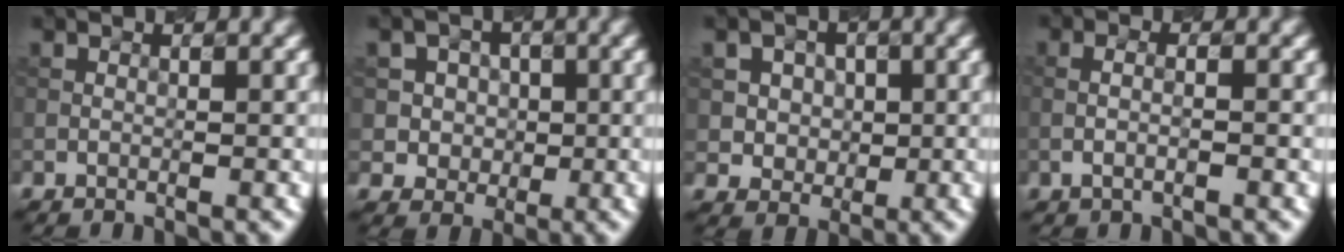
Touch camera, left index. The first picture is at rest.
{"total": 4.3, "force": [1.0, 4.0, 1.2], "torque": [-0.008, 0.013, 0.015]}
{"total": 4.4, "force": [1.4, 3.7, 1.7], "torque": [-0.025, 0.007, 0.021]}
{"total": 1.5, "force": [-0.4, 0.4, 1.4], "torque": [-0.031, 0.001, -0.013]}